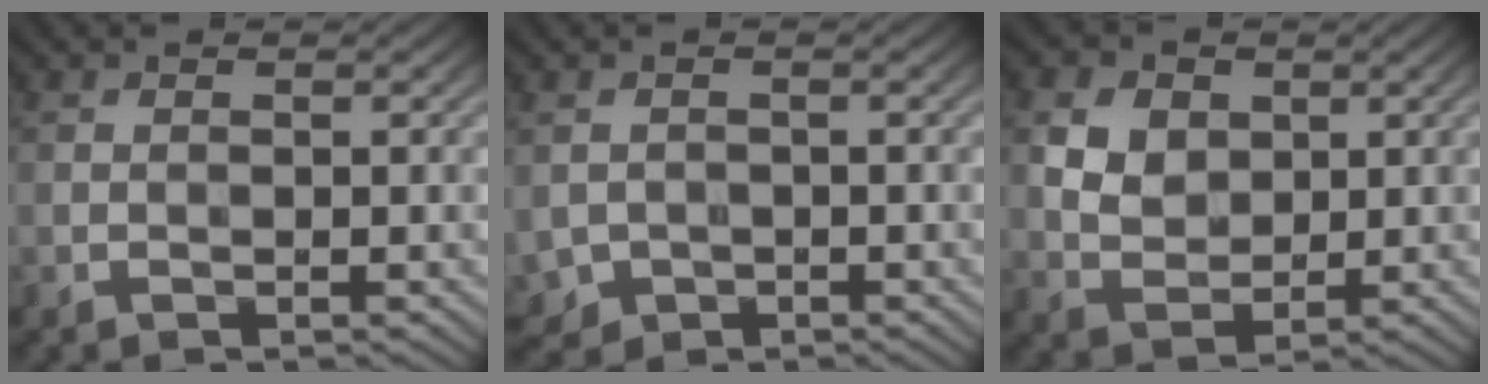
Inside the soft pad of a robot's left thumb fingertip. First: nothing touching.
{"total": 3.0, "force": [-1.0, 2.5, 1.2], "torque": [-0.036, -0.014, -0.021]}
{"total": 5.5, "force": [2.0, 4.2, 3.0], "torque": [-0.076, -0.003, 0.028]}